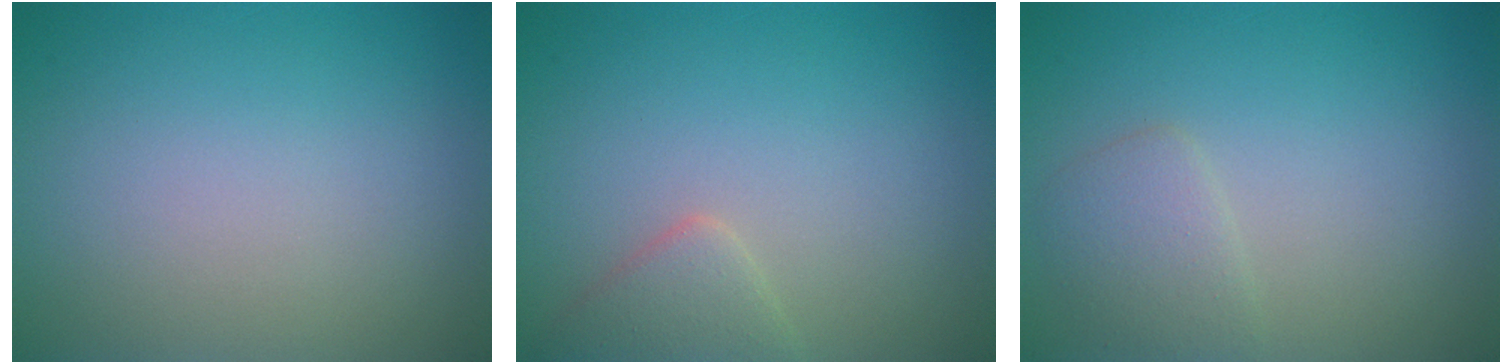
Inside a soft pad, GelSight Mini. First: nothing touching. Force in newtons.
{"total": 2.2, "press": 2.2, "slide": 0.2}
{"total": 1.9, "press": 1.9, "slide": 0.0}